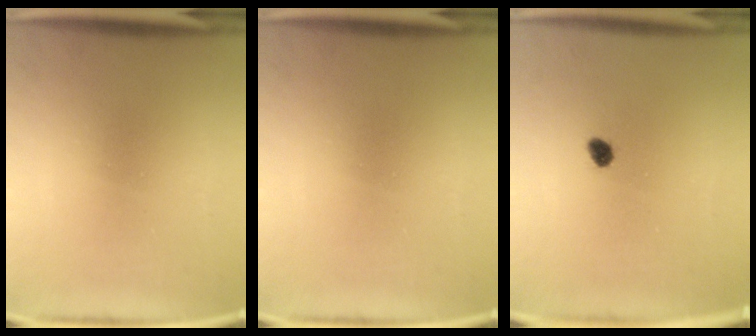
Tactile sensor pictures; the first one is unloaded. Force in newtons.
{"total": 0.0}
{"total": 2.0}